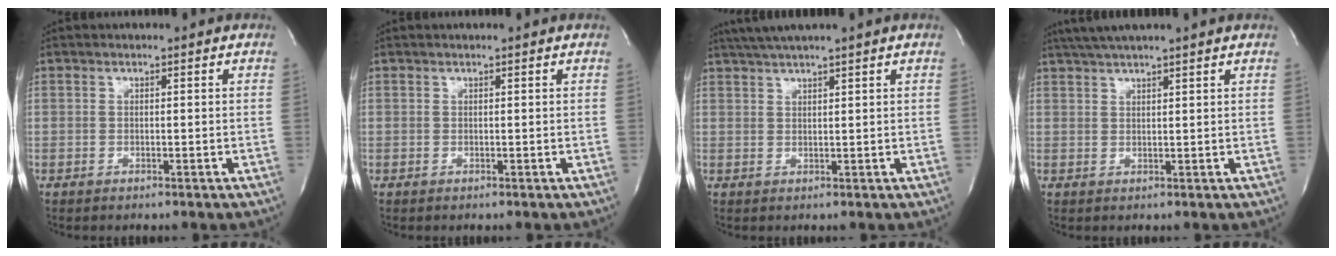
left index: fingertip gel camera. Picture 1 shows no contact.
{"total": 0.5, "force": [0.5, 0.0, 0.1], "torque": [-0.002, 0.002, 0.005]}
{"total": 4.5, "force": [3.6, -1.0, 2.5], "torque": [-0.048, 0.015, 0.069]}
{"total": 6.0, "force": [5.1, -0.7, 3.2], "torque": [-0.057, 0.026, 0.084]}